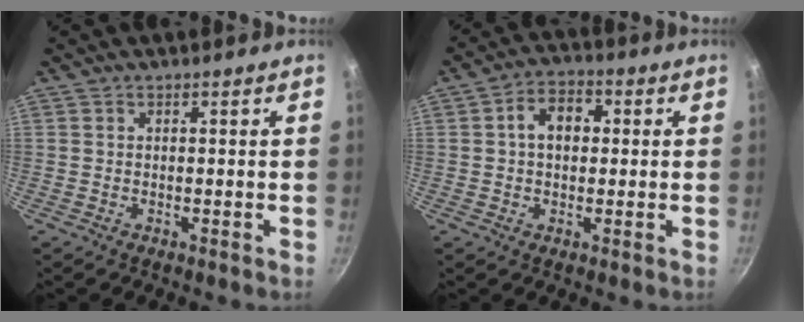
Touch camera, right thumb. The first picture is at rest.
{"total": 7.1, "force": [1.0, 5.1, 4.9], "torque": [-0.051, 0.017, 0.005]}